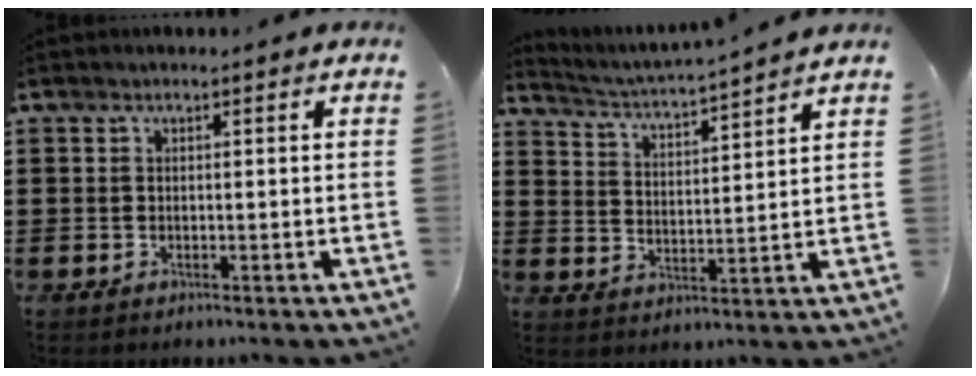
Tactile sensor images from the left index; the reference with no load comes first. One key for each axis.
{"total": 3.4, "fx": 3.2, "fy": -0.8, "fz": 0.4, "tx": -0.028, "ty": -0.030, "tz": 0.050}